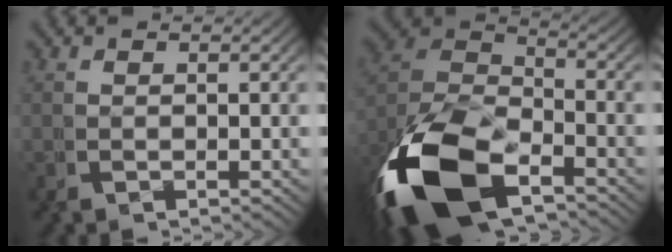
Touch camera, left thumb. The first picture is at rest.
{"total": 13.6, "force": [-4.5, 8.5, 9.6], "torque": [-0.220, -0.042, -0.059]}